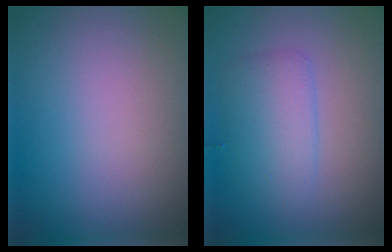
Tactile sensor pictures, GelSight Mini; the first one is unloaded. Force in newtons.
{"total": 2.9, "press": 2.9, "slide": 0.2}